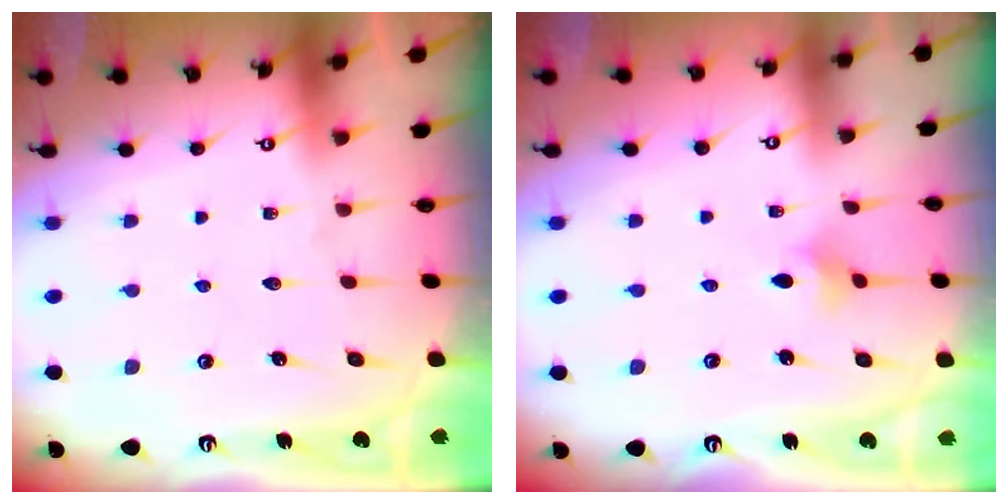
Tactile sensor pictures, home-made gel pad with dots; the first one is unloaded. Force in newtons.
{"total": 2.9, "press": 2.8, "slide": 0.6}